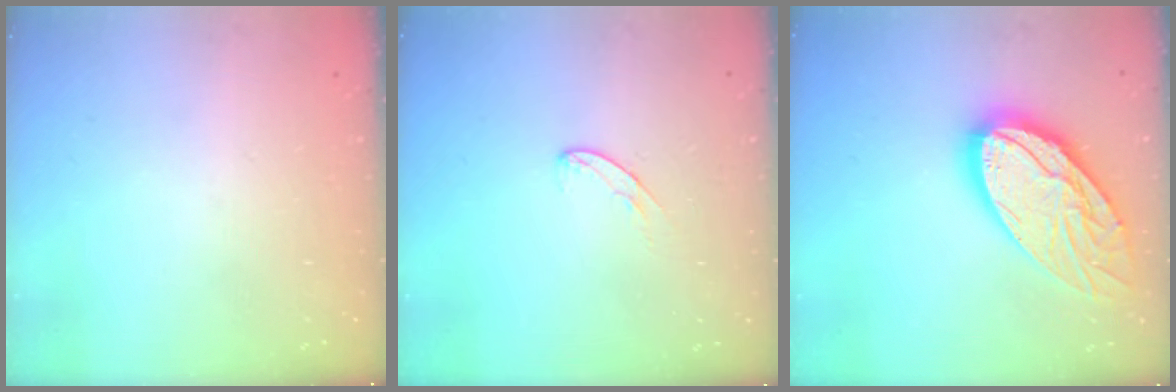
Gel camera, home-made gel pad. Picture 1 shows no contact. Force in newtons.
{"total": 5.4, "press": 5.4, "slide": 0.4}
{"total": 24.2, "press": 24.1, "slide": 2.4}